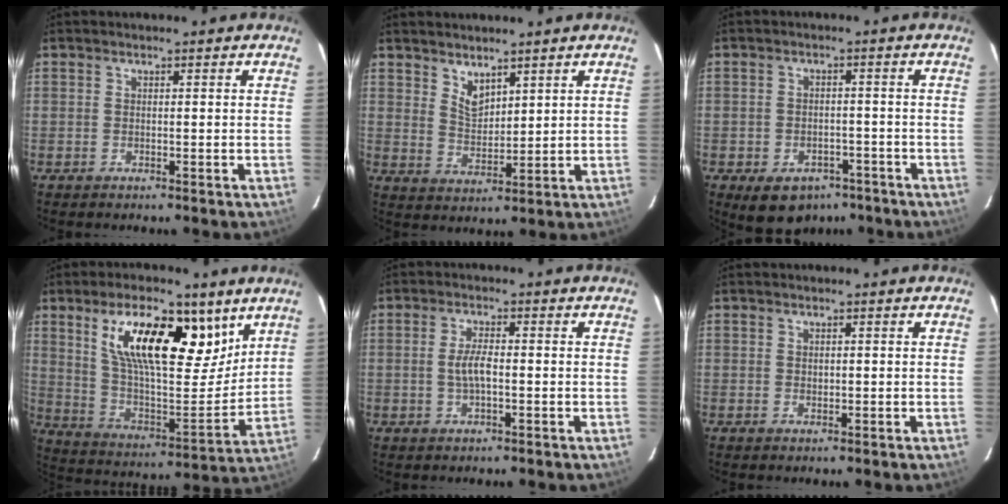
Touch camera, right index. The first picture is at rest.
{"total": 4.6, "force": [3.6, 2.1, 2.0], "torque": [-0.028, -0.005, 0.069]}
{"total": 9.7, "force": [-6.1, 6.5, 3.9], "torque": [-0.080, 0.009, -0.066]}
{"total": 21.2, "force": [10.9, 8.6, 16.0], "torque": [-0.271, 0.013, 0.196]}
{"total": 3.6, "force": [-0.6, 1.2, 3.4], "torque": [-0.067, 0.002, -0.008]}
{"total": 0.5, "force": [0.1, 0.4, 0.3], "torque": [-0.004, 0.001, 0.003]}